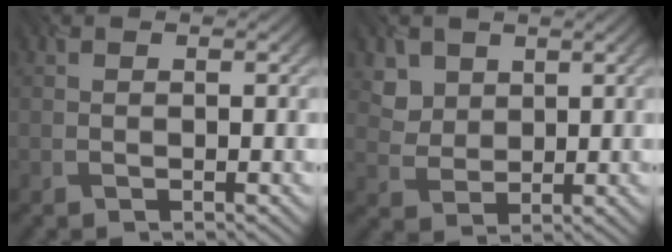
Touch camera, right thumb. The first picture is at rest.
{"total": 3.4, "force": [2.3, 2.5, -0.2], "torque": [-0.021, -0.013, 0.060]}